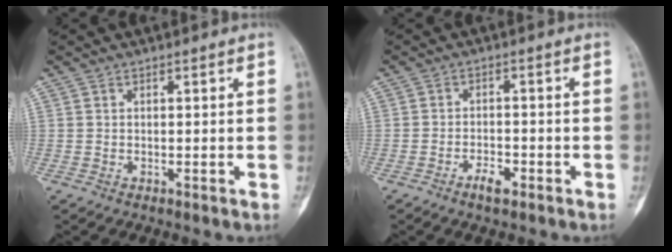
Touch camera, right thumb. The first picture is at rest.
{"total": 3.3, "force": [-2.1, 1.3, 2.1], "torque": [-0.034, 0.017, -0.039]}